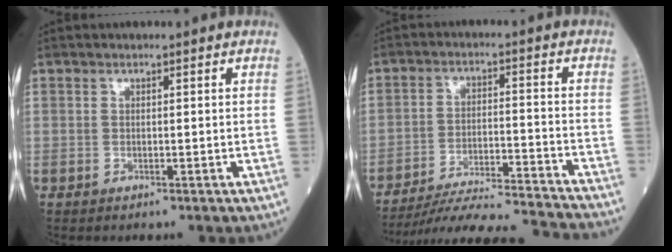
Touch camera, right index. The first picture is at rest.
{"total": 18.7, "force": [-17.8, -1.1, 5.5], "torque": [-0.086, -0.026, -0.264]}